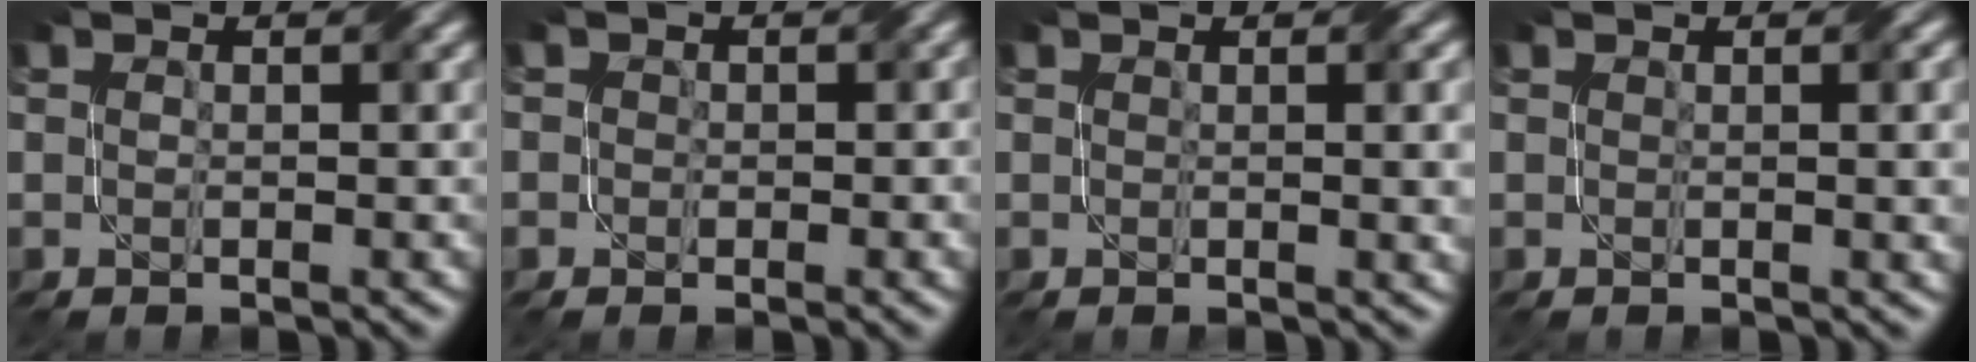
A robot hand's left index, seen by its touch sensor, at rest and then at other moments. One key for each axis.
{"total": 1.7, "fx": 0.3, "fy": 1.5, "fz": 0.7, "tx": -0.005, "ty": 0.005, "tz": -0.006}
{"total": 2.8, "fx": 0.7, "fy": 0.9, "fz": 2.6, "tx": -0.024, "ty": 0.002, "tz": 0.012}
{"total": 2.5, "fx": 0.6, "fy": 0.8, "fz": 2.3, "tx": -0.021, "ty": 0.003, "tz": 0.010}